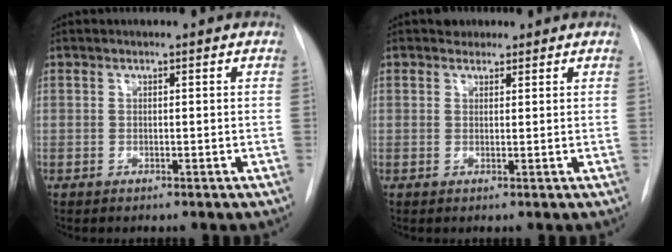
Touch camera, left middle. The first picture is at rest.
{"total": 1.6, "force": [1.2, 1.1, 0.1], "torque": [0.004, 0.004, 0.013]}